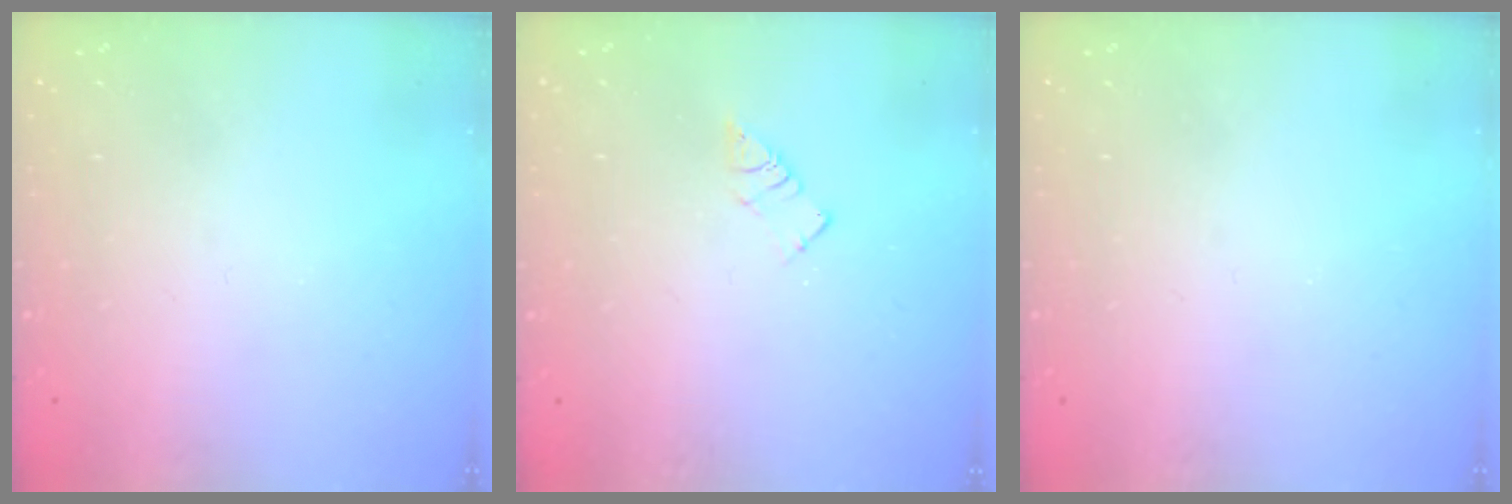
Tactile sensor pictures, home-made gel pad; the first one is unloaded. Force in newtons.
{"total": 3.3, "press": 3.3, "slide": 0.3}
{"total": 0.0}